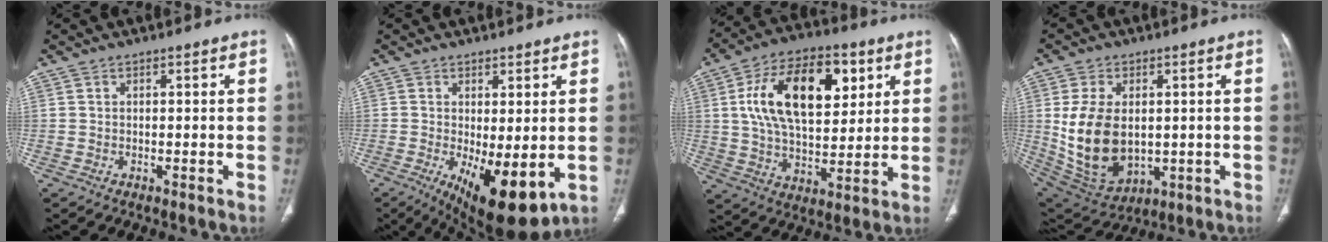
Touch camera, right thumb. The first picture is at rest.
{"total": 11.6, "force": [-2.5, 4.4, 10.4], "torque": [-0.156, -0.026, -0.020]}
{"total": 20.9, "force": [6.2, 11.3, 16.4], "torque": [-0.249, -0.007, 0.102]}
{"total": 15.7, "force": [0.3, 10.2, 12.0], "torque": [-0.217, -0.011, 0.035]}